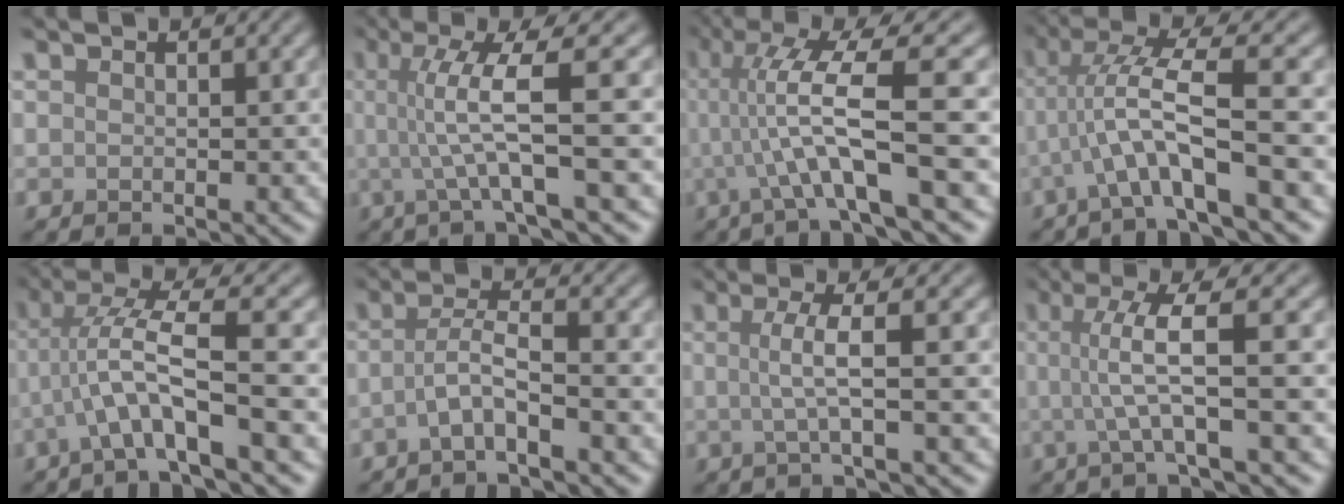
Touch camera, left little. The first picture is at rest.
{"total": 5.9, "force": [0.3, 0.8, 5.9], "torque": [-0.107, 0.003, 0.006]}
{"total": 8.5, "force": [-0.1, 1.3, 8.4], "torque": [-0.135, 0.008, -0.002]}
{"total": 5.6, "force": [-1.4, 0.3, 5.4], "torque": [-0.110, 0.017, -0.028]}
{"total": 5.1, "force": [-1.5, 0.2, 4.9], "torque": [-0.099, 0.016, -0.030]}
{"total": 2.9, "force": [-1.3, 0.3, 2.6], "torque": [-0.052, 0.008, -0.033]}
{"total": 3.3, "force": [0.0, 0.6, 3.2], "torque": [-0.058, -0.001, -0.007]}
{"total": 5.1, "force": [0.3, 0.7, 5.1], "torque": [-0.091, 0.003, 0.002]}